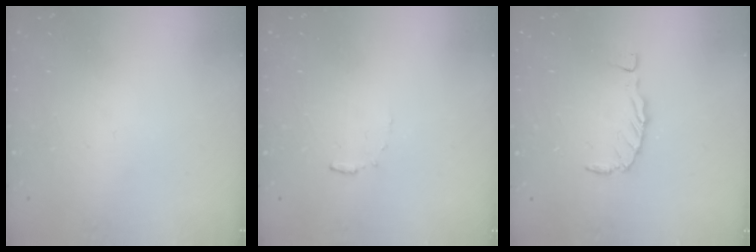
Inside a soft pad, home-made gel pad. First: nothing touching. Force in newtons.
{"total": 5.6, "press": 5.6, "slide": 0.5}
{"total": 0.0}